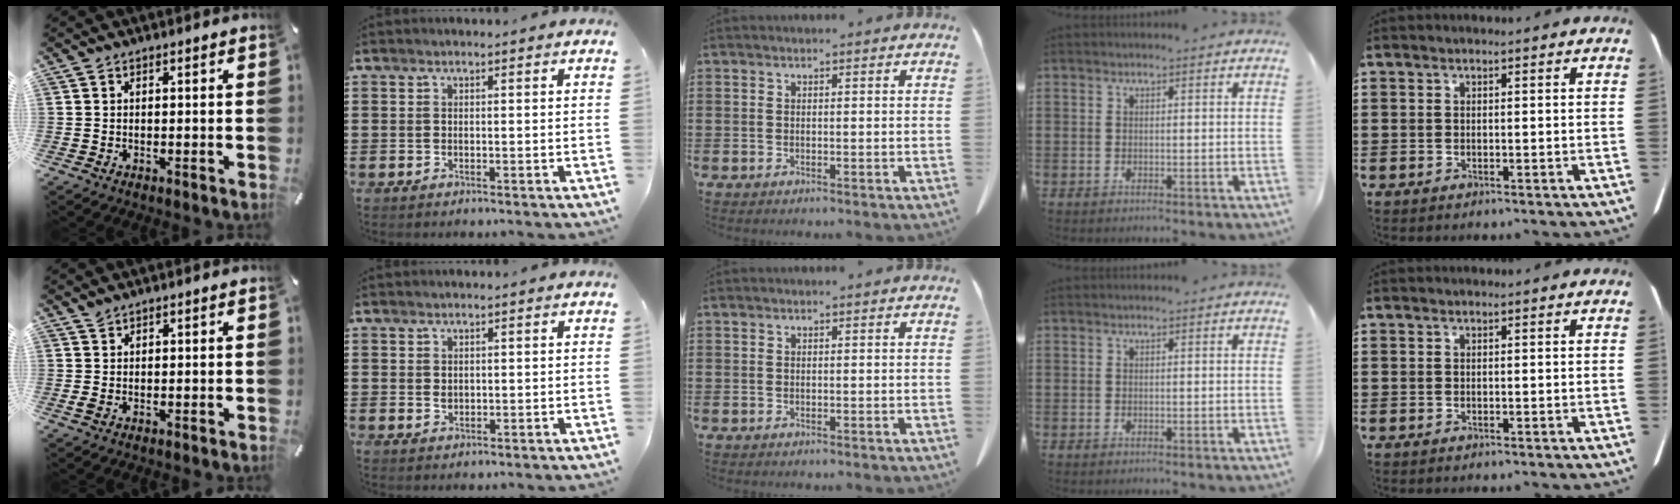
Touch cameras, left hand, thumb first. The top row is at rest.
{"thumb": {"total": 1.0, "force": [0.8, 0.4, 0.5], "torque": [-0.012, -0.001, 0.015]}, "index": {"total": 1.0, "force": [0.3, 0.8, 0.5], "torque": [-0.013, 0.007, 0.005]}}